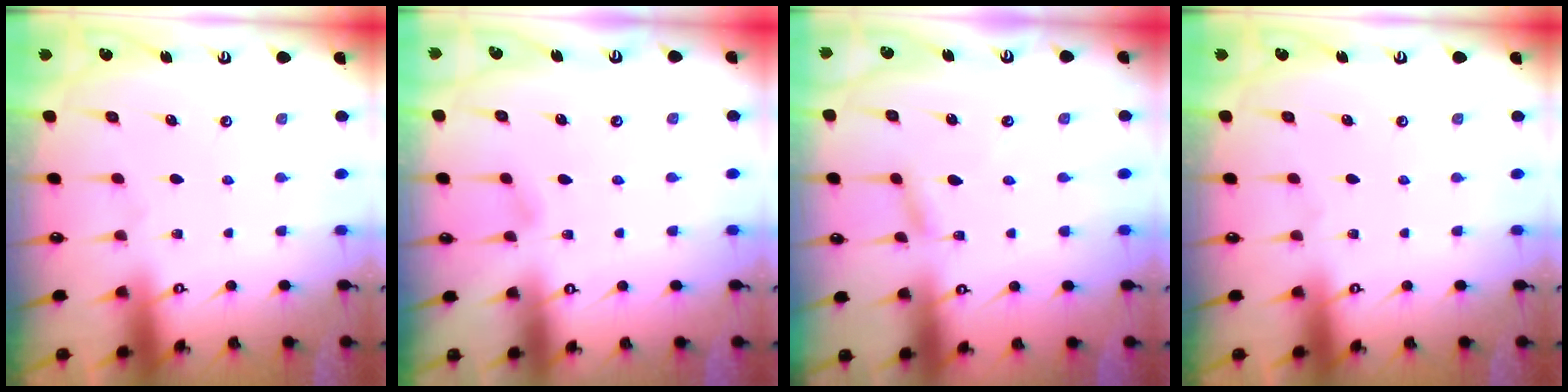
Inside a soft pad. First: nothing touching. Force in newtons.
{"total": 2.0, "press": 2.0, "slide": 0.2}
{"total": 2.3, "press": 2.3, "slide": 0.1}
{"total": 0.0}